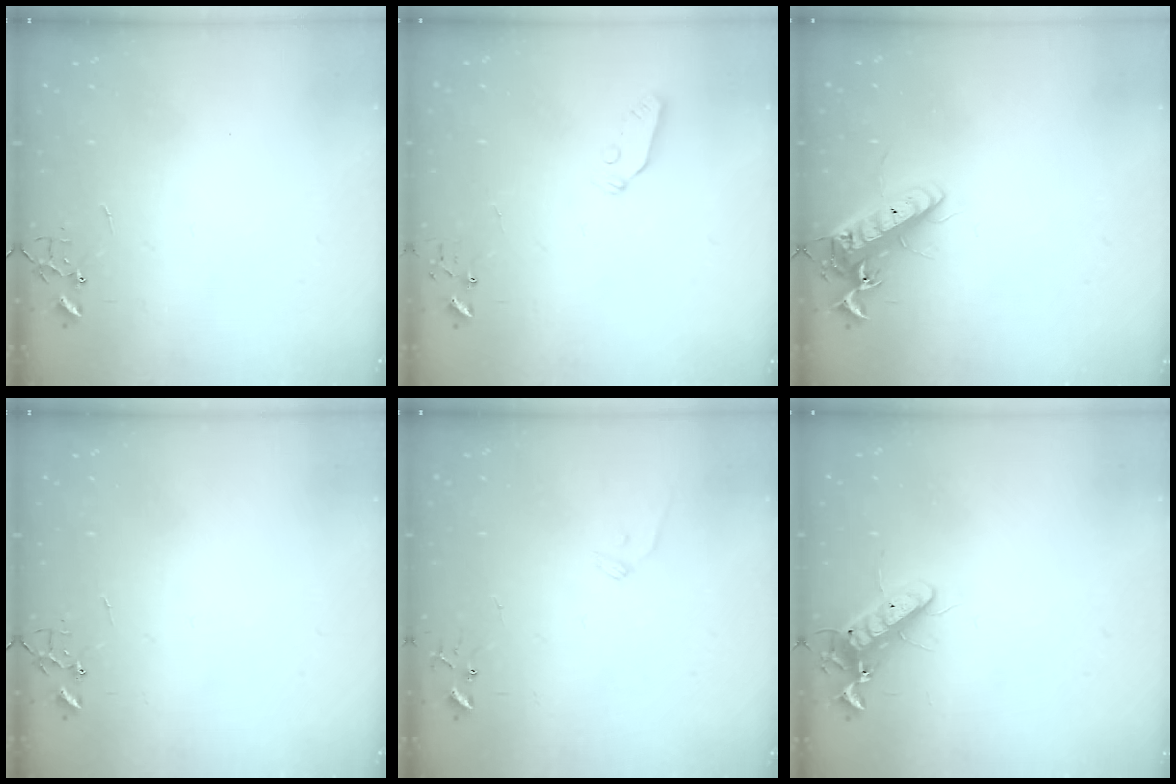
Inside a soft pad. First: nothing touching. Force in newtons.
{"total": 5.3, "press": 5.2, "slide": 0.3}
{"total": 15.4, "press": 15.1, "slide": 2.8}
{"total": 0.0}
{"total": 6.6, "press": 6.6, "slide": 0.6}
{"total": 12.1, "press": 12.0, "slide": 1.4}